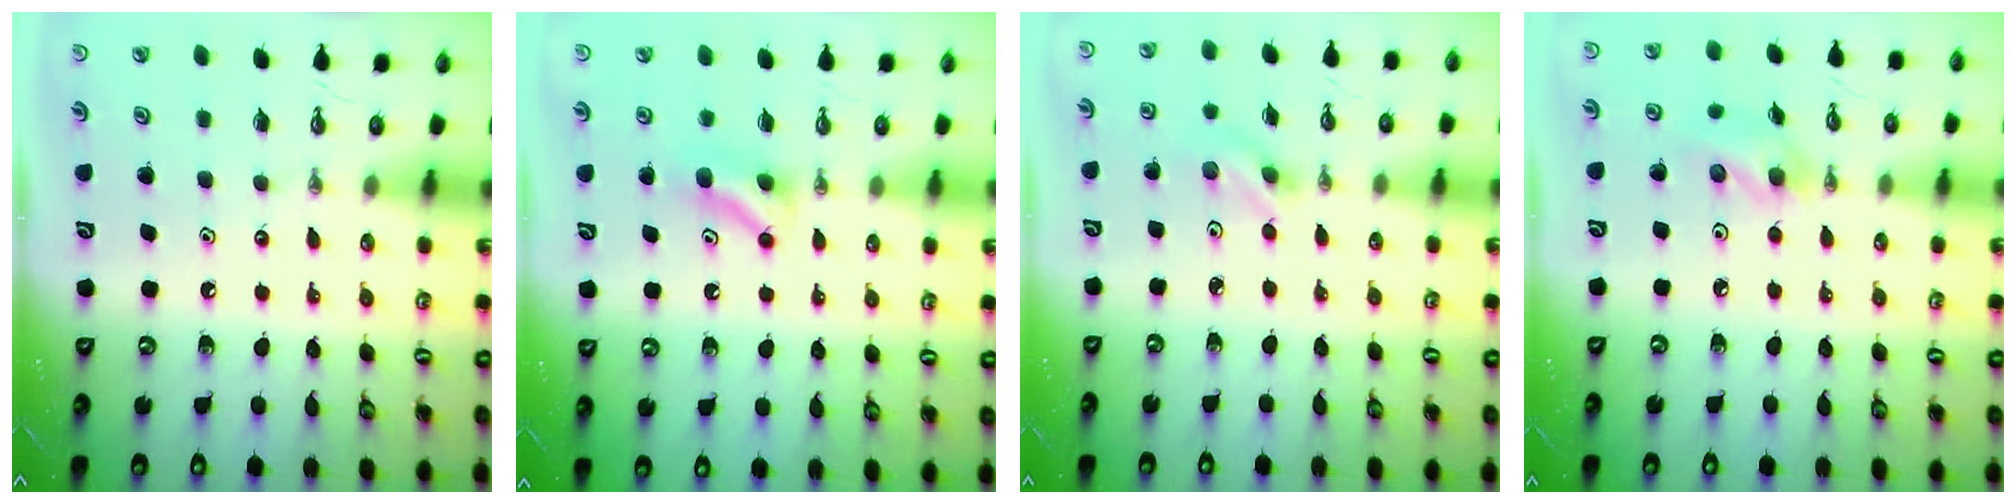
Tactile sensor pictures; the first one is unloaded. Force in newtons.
{"total": 5.0, "press": 4.8, "slide": 1.4}
{"total": 2.2, "press": 2.1, "slide": 0.7}
{"total": 9.4, "press": 9.3, "slide": 1.1}